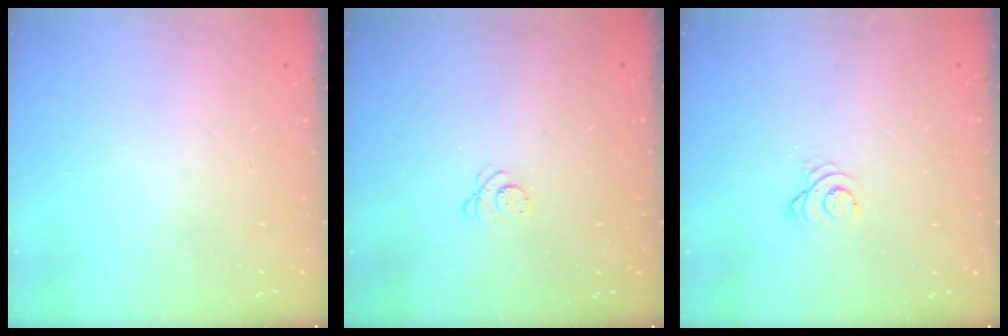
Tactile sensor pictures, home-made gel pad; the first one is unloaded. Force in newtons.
{"total": 2.8, "press": 2.8, "slide": 0.4}
{"total": 2.5, "press": 2.5, "slide": 0.1}